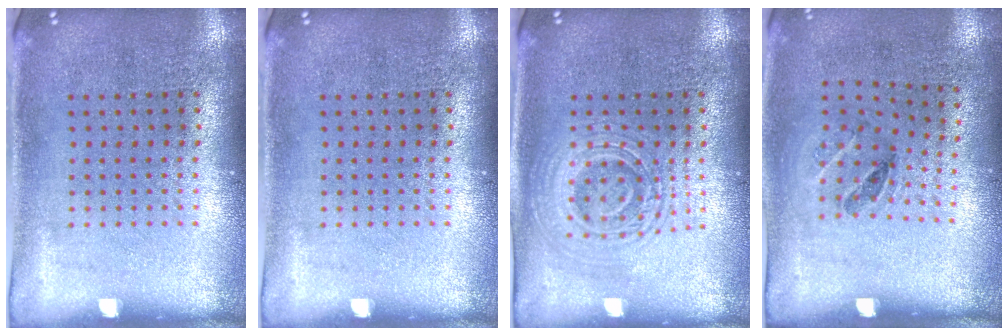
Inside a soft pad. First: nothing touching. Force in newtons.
{"total": 0.0}
{"total": 2.8, "press": 2.8, "slide": 0.5}
{"total": 1.2, "press": 0.8, "slide": 0.9}